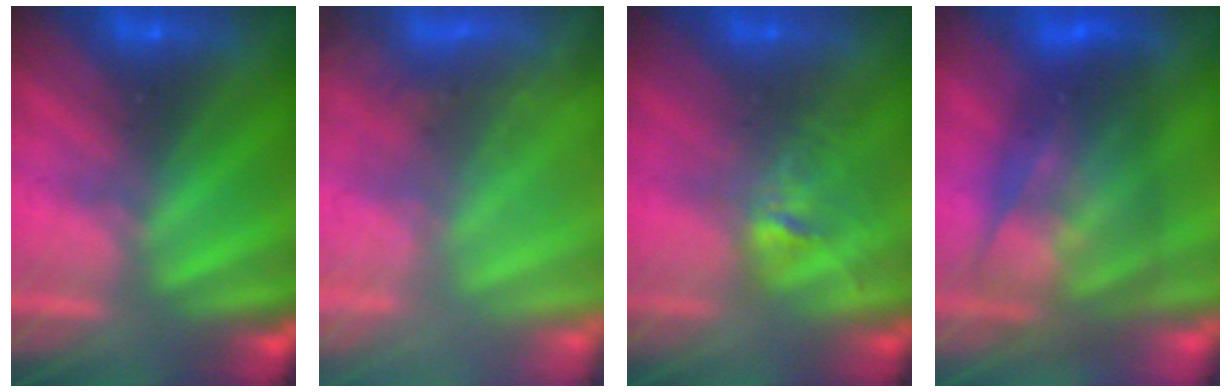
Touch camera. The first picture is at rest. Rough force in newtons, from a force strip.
{"total": 5.6}
{"total": 2.7}
{"total": 7.0}